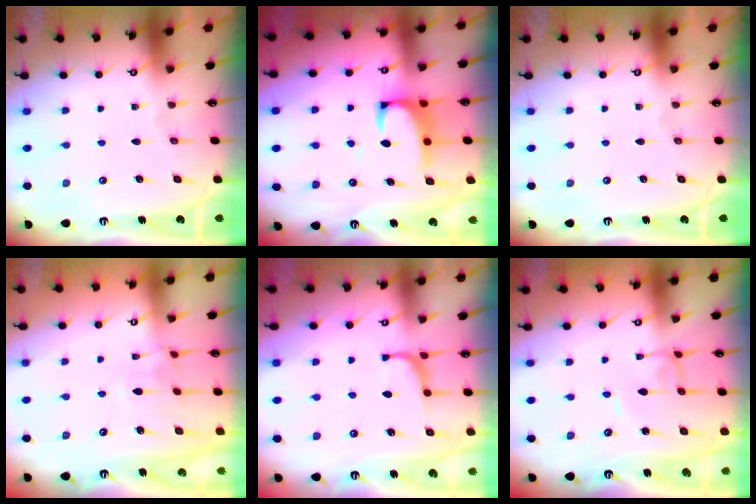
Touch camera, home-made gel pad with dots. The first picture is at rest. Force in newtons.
{"total": 2.4, "press": 2.2, "slide": 0.9}
{"total": 0.0}
{"total": 1.9, "press": 1.8, "slide": 0.7}
{"total": 3.5, "press": 3.5, "slide": 0.4}
{"total": 2.1, "press": 2.1, "slide": 0.1}